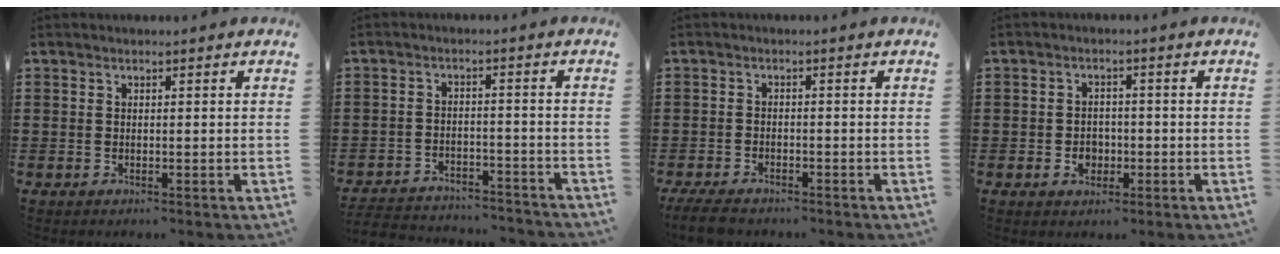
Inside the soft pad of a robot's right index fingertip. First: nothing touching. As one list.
[{"total": 4.0, "force": [-3.9, 0.4, 0.3], "torque": [-0.017, -0.001, -0.086]}, {"total": 2.9, "force": [-2.7, 0.5, 1.0], "torque": [-0.032, -0.005, -0.056]}, {"total": 2.8, "force": [-0.9, 2.2, 1.5], "torque": [-0.035, 0.000, -0.018]}]